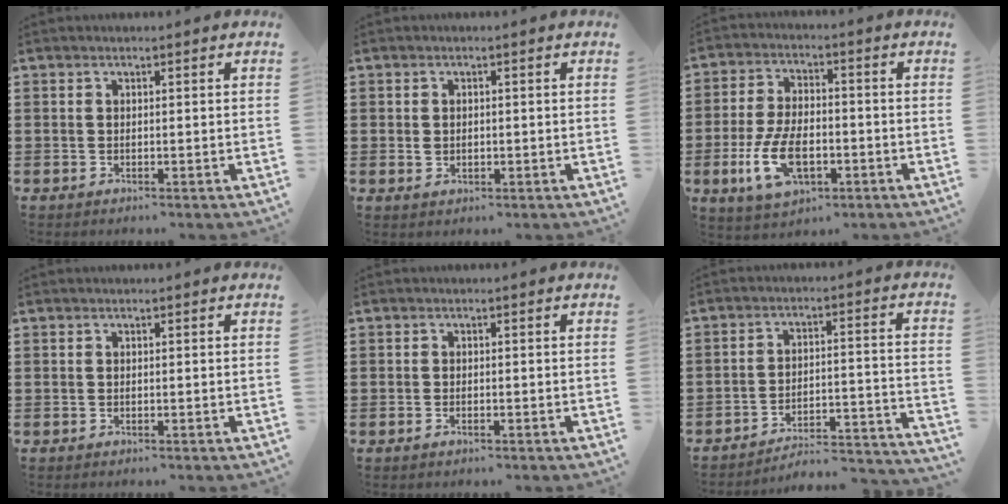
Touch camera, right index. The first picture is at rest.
{"total": 1.3, "force": [0.1, 1.1, 0.8], "torque": [-0.016, 0.007, 0.000]}
{"total": 9.3, "force": [-3.0, 4.8, 7.4], "torque": [-0.176, -0.008, -0.060]}
{"total": 0.0}
{"total": 0.6, "force": [-0.4, 0.2, 0.4], "torque": [-0.010, -0.004, -0.007]}
{"total": 3.4, "force": [-3.2, 0.2, 1.0], "torque": [-0.025, -0.012, -0.073]}